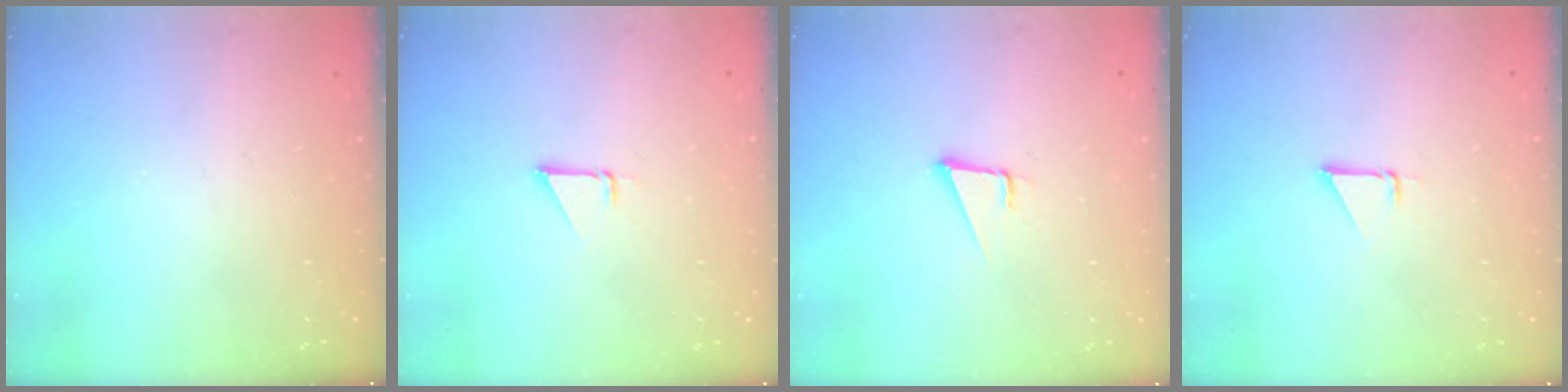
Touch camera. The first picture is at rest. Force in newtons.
{"total": 1.5, "press": 1.5, "slide": 0.1}
{"total": 3.6, "press": 2.8, "slide": 2.3}
{"total": 1.5, "press": 1.5, "slide": 0.1}